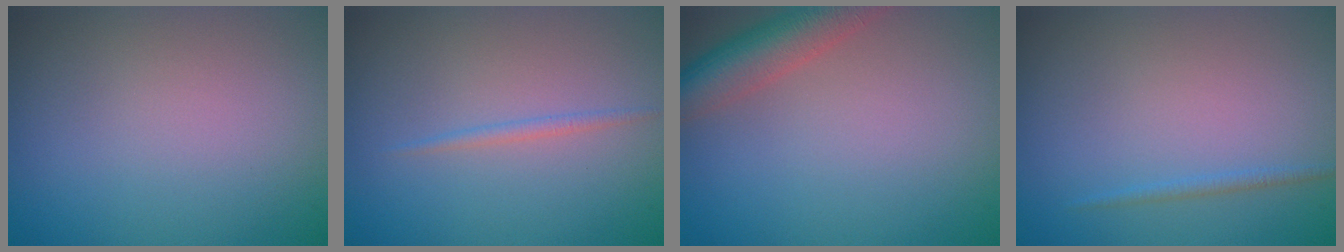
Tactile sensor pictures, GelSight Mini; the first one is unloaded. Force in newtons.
{"total": 0.9, "press": 0.9, "slide": 0.1}
{"total": 5.2, "press": 5.2, "slide": 0.3}
{"total": 0.8, "press": 0.8, "slide": 0.1}